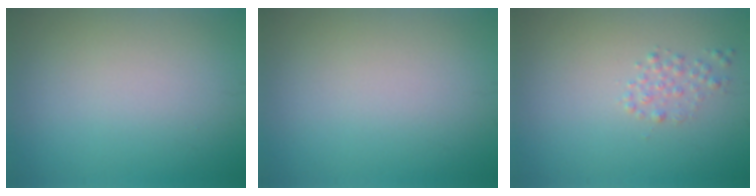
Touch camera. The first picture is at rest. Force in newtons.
{"total": 0.0}
{"total": 1.2, "press": 1.2, "slide": 0.0}